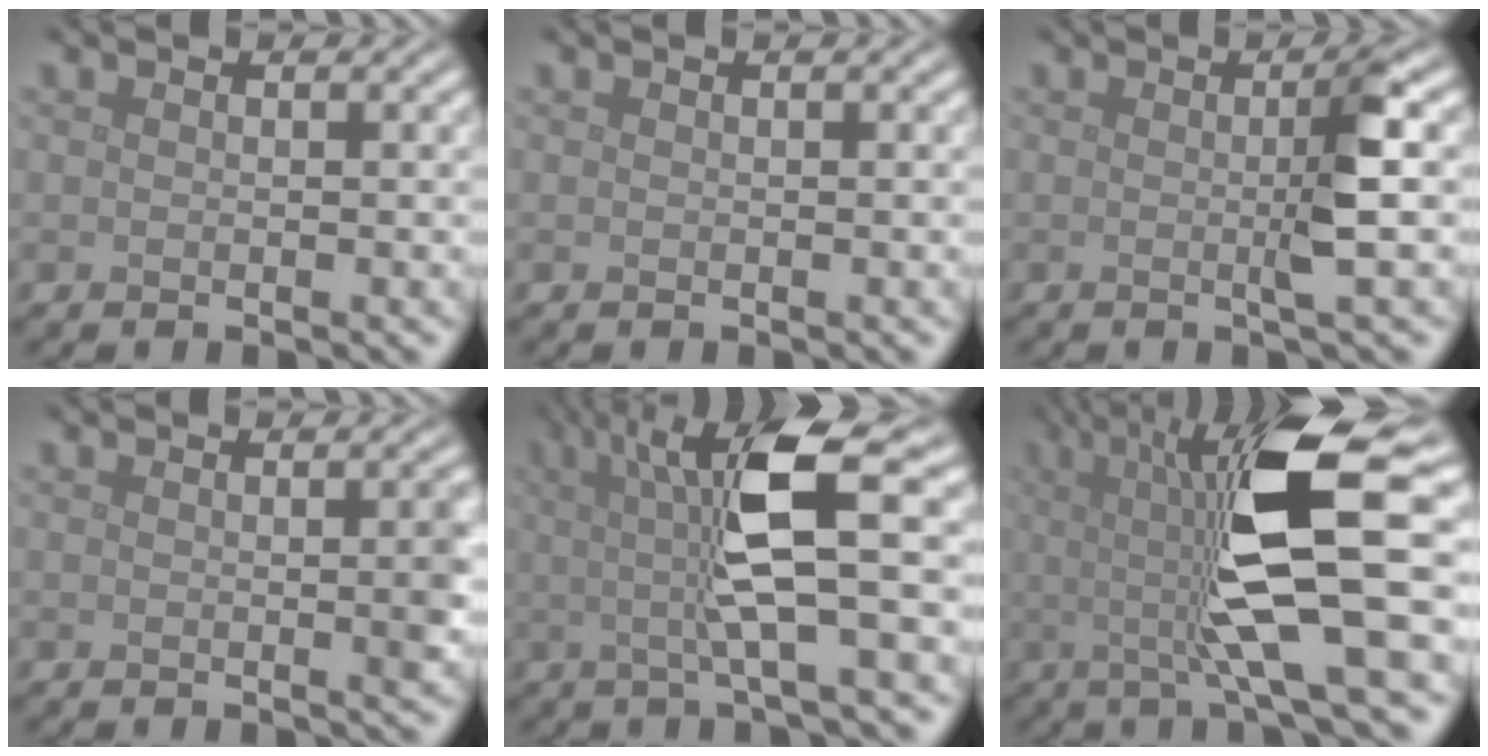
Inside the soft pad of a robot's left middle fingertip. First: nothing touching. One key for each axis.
{"total": 0.0}
{"total": 3.2, "fx": 0.1, "fy": 0.4, "fz": 3.1, "tx": -0.052, "ty": -0.001, "tz": -0.004}
{"total": 1.9, "fx": 0.0, "fy": 0.3, "fz": 1.8, "tx": -0.021, "ty": 0.000, "tz": -0.004}
{"total": 8.6, "fx": 1.5, "fy": 1.7, "fz": 8.3, "tx": -0.131, "ty": 0.009, "tz": 0.021}
{"total": 11.8, "fx": 1.5, "fy": 2.7, "fz": 11.4, "tx": -0.173, "ty": 0.008, "tz": 0.022}